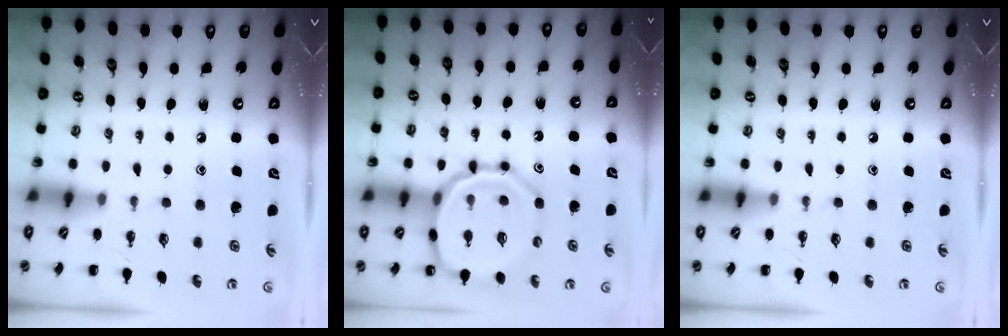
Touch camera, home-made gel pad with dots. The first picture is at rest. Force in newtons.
{"total": 16.9, "press": 16.7, "slide": 2.4}
{"total": 0.0}